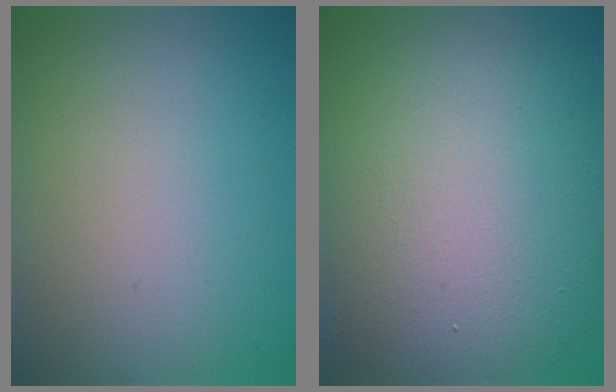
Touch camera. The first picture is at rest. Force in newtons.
{"total": 14.9, "press": 14.9, "slide": 1.1}